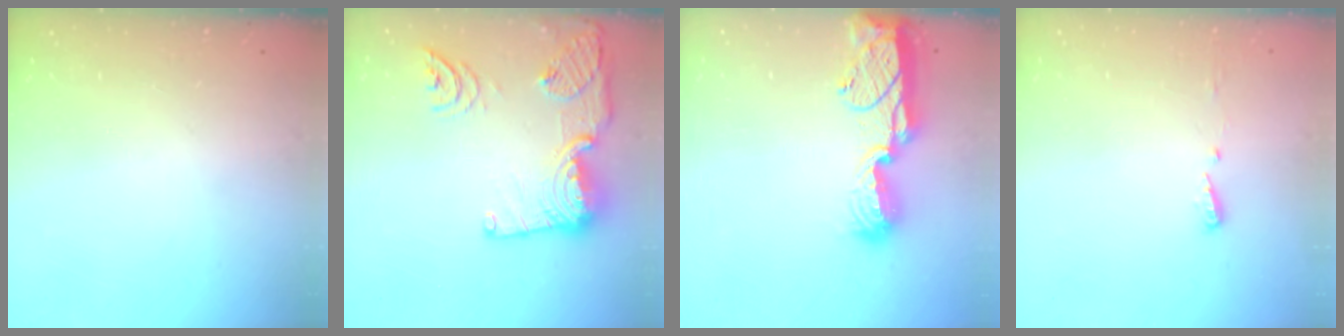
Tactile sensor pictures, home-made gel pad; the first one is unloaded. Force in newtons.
{"total": 19.0, "press": 19.0, "slide": 1.5}
{"total": 15.4, "press": 14.2, "slide": 6.0}
{"total": 4.0, "press": 3.9, "slide": 0.5}